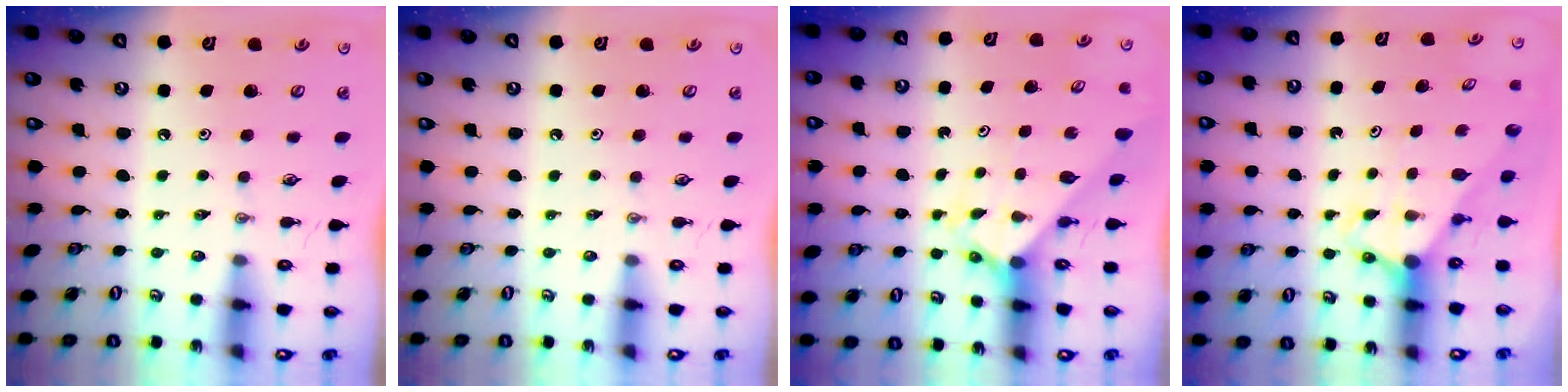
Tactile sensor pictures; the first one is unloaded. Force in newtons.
{"total": 0.0}
{"total": 2.3, "press": 2.3, "slide": 0.2}
{"total": 2.8, "press": 2.8, "slide": 0.1}